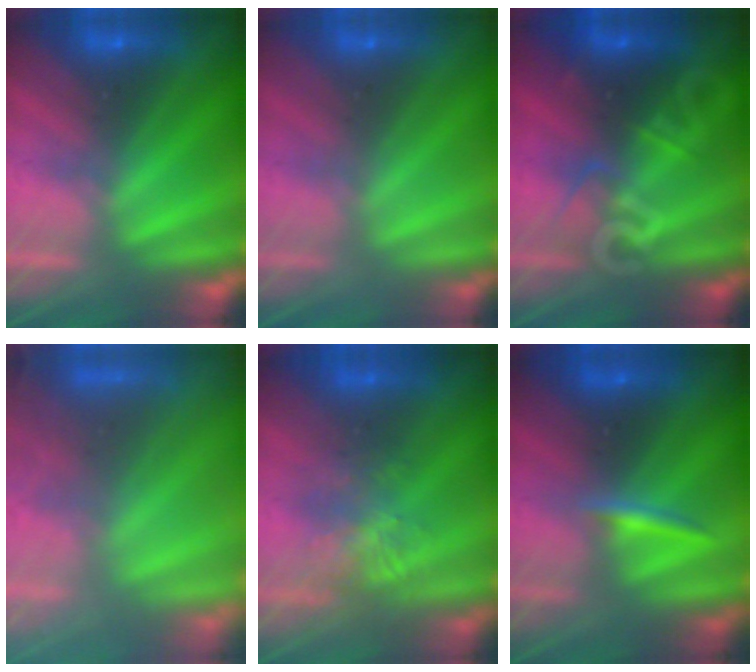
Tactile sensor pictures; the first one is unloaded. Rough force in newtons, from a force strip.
{"total": 4.0}
{"total": 2.8}
{"total": 7.1}
{"total": 4.1}
{"total": 2.3}